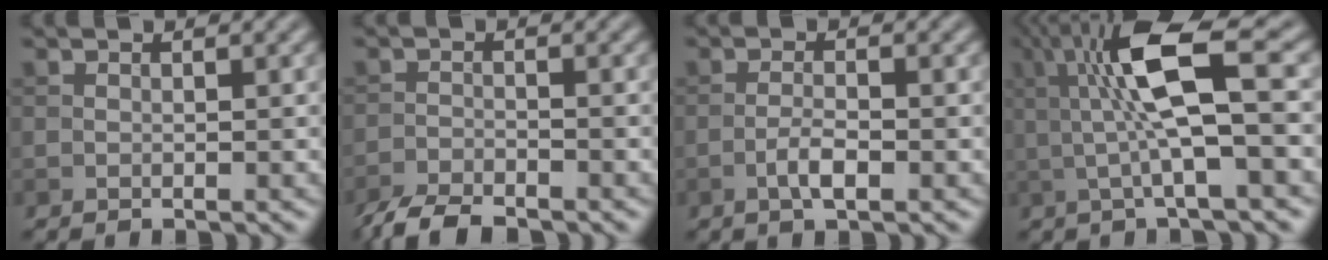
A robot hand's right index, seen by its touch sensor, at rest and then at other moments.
{"total": 4.4, "force": [-3.8, 1.2, 1.8], "torque": [-0.032, -0.008, -0.081]}
{"total": 2.3, "force": [-1.1, 0.6, 2.0], "torque": [-0.039, 0.004, -0.024]}
{"total": 8.5, "force": [1.3, 1.8, 8.3], "torque": [-0.148, 0.010, 0.021]}